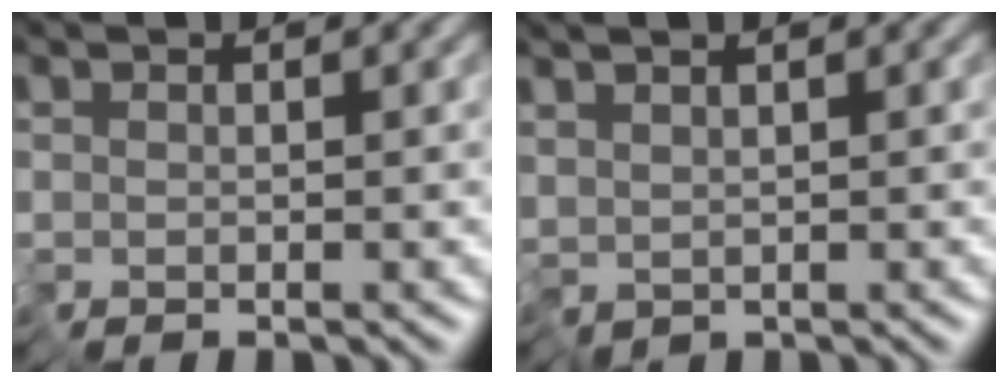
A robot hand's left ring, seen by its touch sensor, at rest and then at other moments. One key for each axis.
{"total": 1.2, "fx": 1.0, "fy": 0.2, "fz": 0.7, "tx": -0.024, "ty": 0.000, "tz": 0.022}